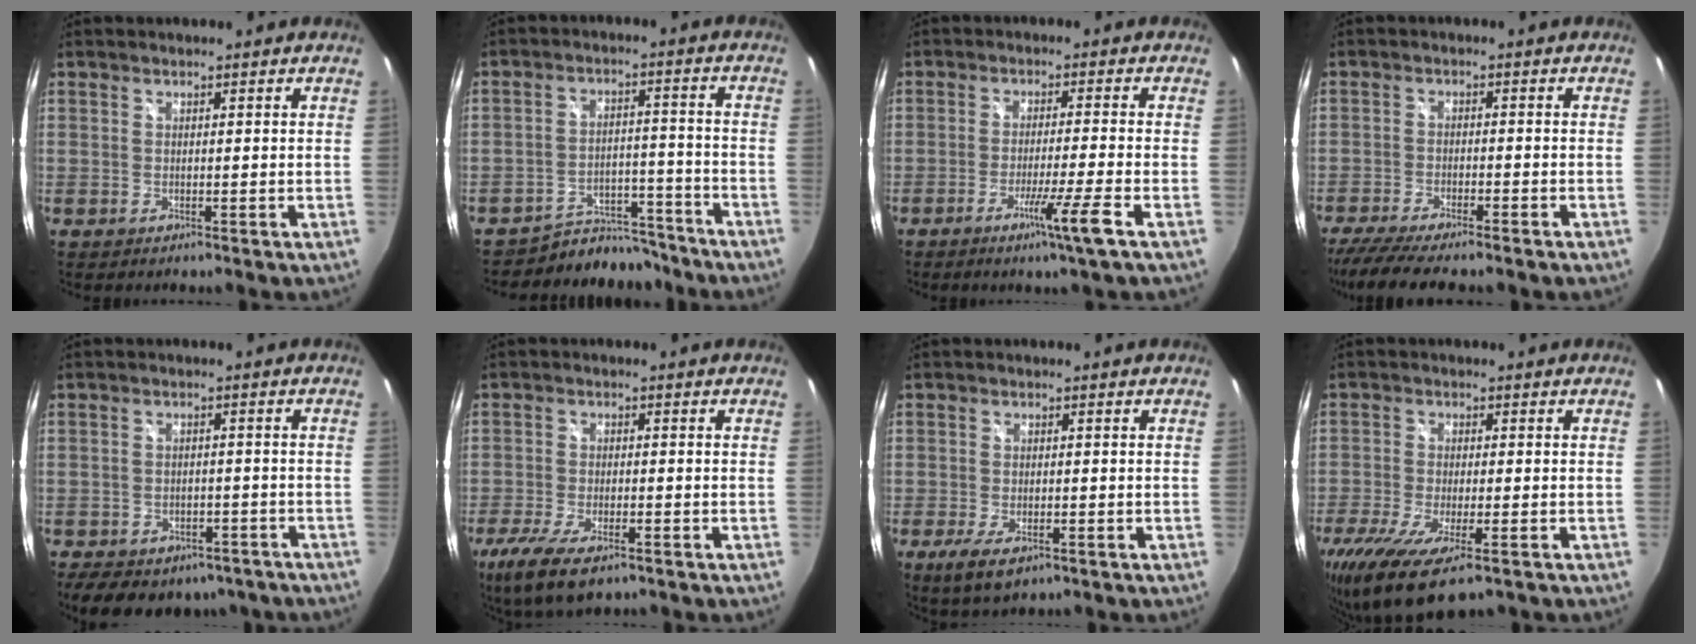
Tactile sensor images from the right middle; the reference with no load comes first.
{"total": 9.3, "force": [-8.6, 3.4, 0.5], "torque": [-0.015, 0.026, -0.123]}
{"total": 5.9, "force": [-2.9, -1.7, 4.8], "torque": [-0.091, -0.014, -0.056]}
{"total": 9.7, "force": [-8.2, 0.9, 5.0], "torque": [-0.117, -0.032, -0.136]}
{"total": 14.6, "force": [-10.2, 8.1, 6.6], "torque": [-0.144, -0.004, -0.124]}
{"total": 10.9, "force": [-6.7, 4.1, 7.5], "torque": [-0.176, -0.040, -0.121]}
{"total": 5.7, "force": [-2.9, 2.4, 4.3], "torque": [-0.094, -0.021, -0.050]}
{"total": 13.3, "force": [-8.2, 3.9, 9.7], "torque": [-0.212, -0.059, -0.140]}